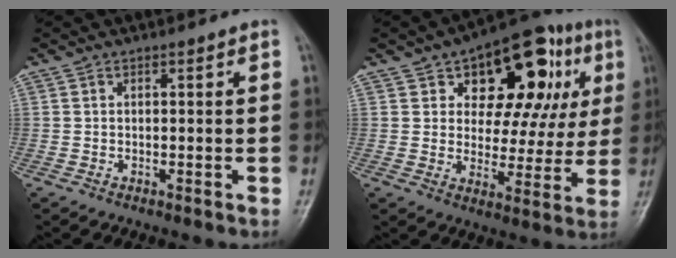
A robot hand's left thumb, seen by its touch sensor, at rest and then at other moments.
{"total": 20.7, "force": [8.0, 11.9, 14.9], "torque": [-0.143, 0.008, 0.107]}